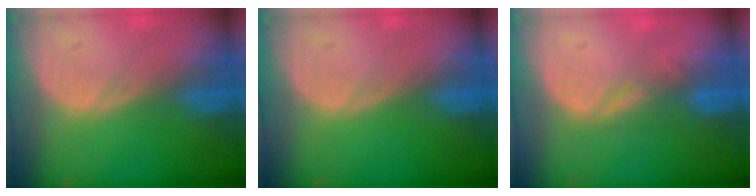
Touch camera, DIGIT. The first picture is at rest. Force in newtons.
{"total": 0.0}
{"total": 2.7, "press": 2.1, "slide": 1.7}